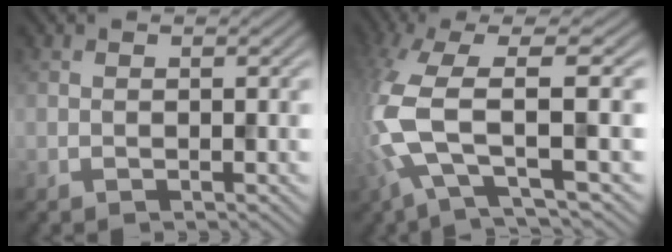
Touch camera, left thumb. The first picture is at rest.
{"total": 10.5, "force": [-0.8, 3.0, 10.0], "torque": [-0.221, 0.006, -0.027]}